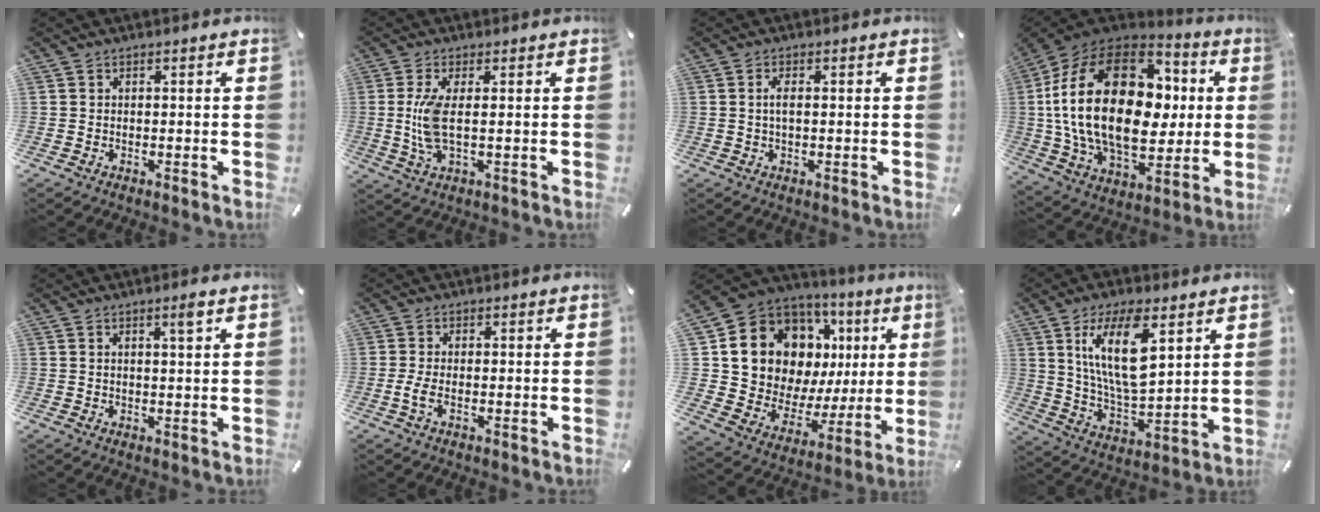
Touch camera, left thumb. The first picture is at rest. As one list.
[{"total": 7.5, "force": [0.4, 1.9, 7.3], "torque": [-0.168, -0.020, 0.001]}, {"total": 2.2, "force": [0.1, 0.8, 2.1], "torque": [-0.041, 0.001, 0.001]}, {"total": 31.3, "force": [2.9, 20.2, 23.7], "torque": [-0.468, 0.000, 0.052]}, {"total": 2.5, "force": [1.5, 0.1, 2.1], "torque": [-0.035, -0.001, 0.021]}, {"total": 2.8, "force": [-0.7, 1.0, 2.6], "torque": [-0.058, -0.002, -0.016]}, {"total": 14.8, "force": [7.1, 11.2, 6.6], "torque": [-0.115, -0.063, 0.141]}, {"total": 16.2, "force": [7.1, 6.8, 12.9], "torque": [-0.262, -0.018, 0.118]}]